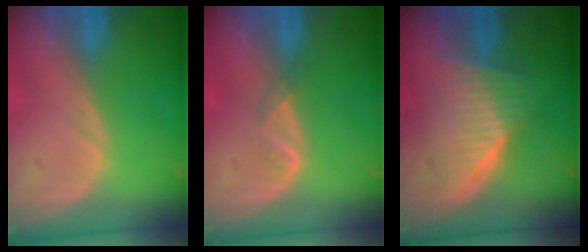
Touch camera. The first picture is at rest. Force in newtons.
{"total": 1.6, "press": 1.5, "slide": 0.7}
{"total": 6.4, "press": 6.2, "slide": 1.8}